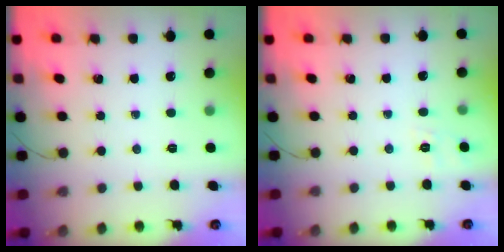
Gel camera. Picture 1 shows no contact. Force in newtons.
{"total": 8.6, "press": 8.3, "slide": 2.2}